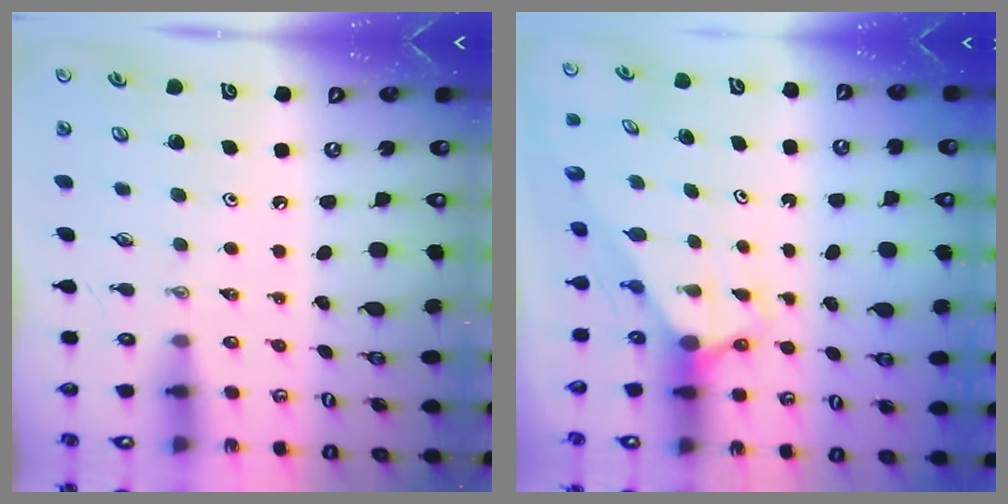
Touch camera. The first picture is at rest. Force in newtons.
{"total": 2.7, "press": 2.7, "slide": 0.0}